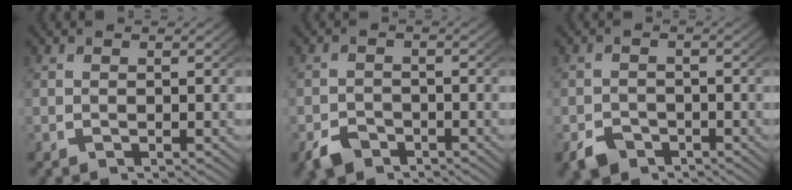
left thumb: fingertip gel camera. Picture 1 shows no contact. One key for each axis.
{"total": 3.2, "fx": -2.6, "fy": 1.7, "fz": 0.7, "tx": -0.013, "ty": -0.016, "tz": -0.043}
{"total": 3.4, "fx": -2.7, "fy": 2.0, "fz": 0.9, "tx": -0.010, "ty": -0.018, "tz": -0.044}